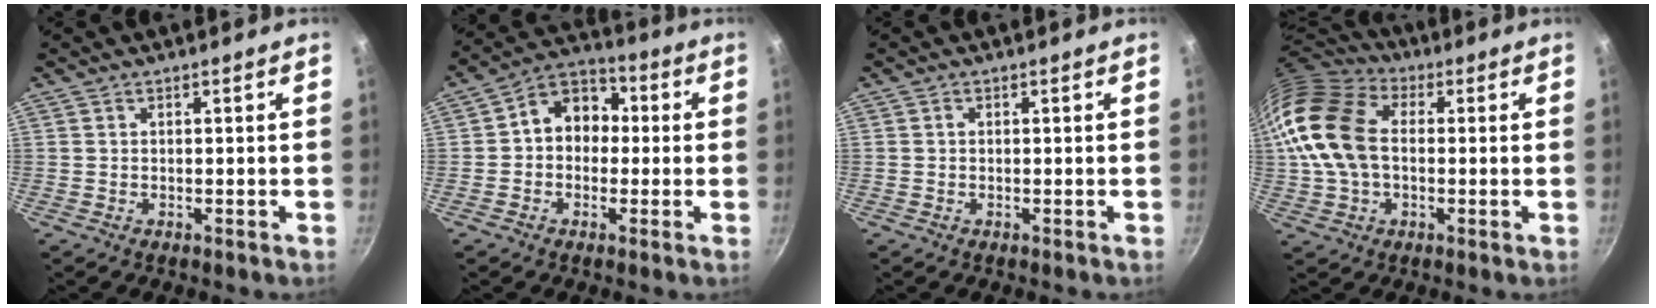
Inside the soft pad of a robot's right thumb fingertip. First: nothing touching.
{"total": 9.9, "force": [0.3, 8.0, 5.8], "torque": [-0.043, 0.030, -0.016]}
{"total": 0.6, "force": [0.0, 0.5, 0.2], "torque": [-0.002, 0.004, -0.001]}
{"total": 18.5, "force": [1.0, 12.8, 13.4], "torque": [-0.259, 0.032, 0.008]}